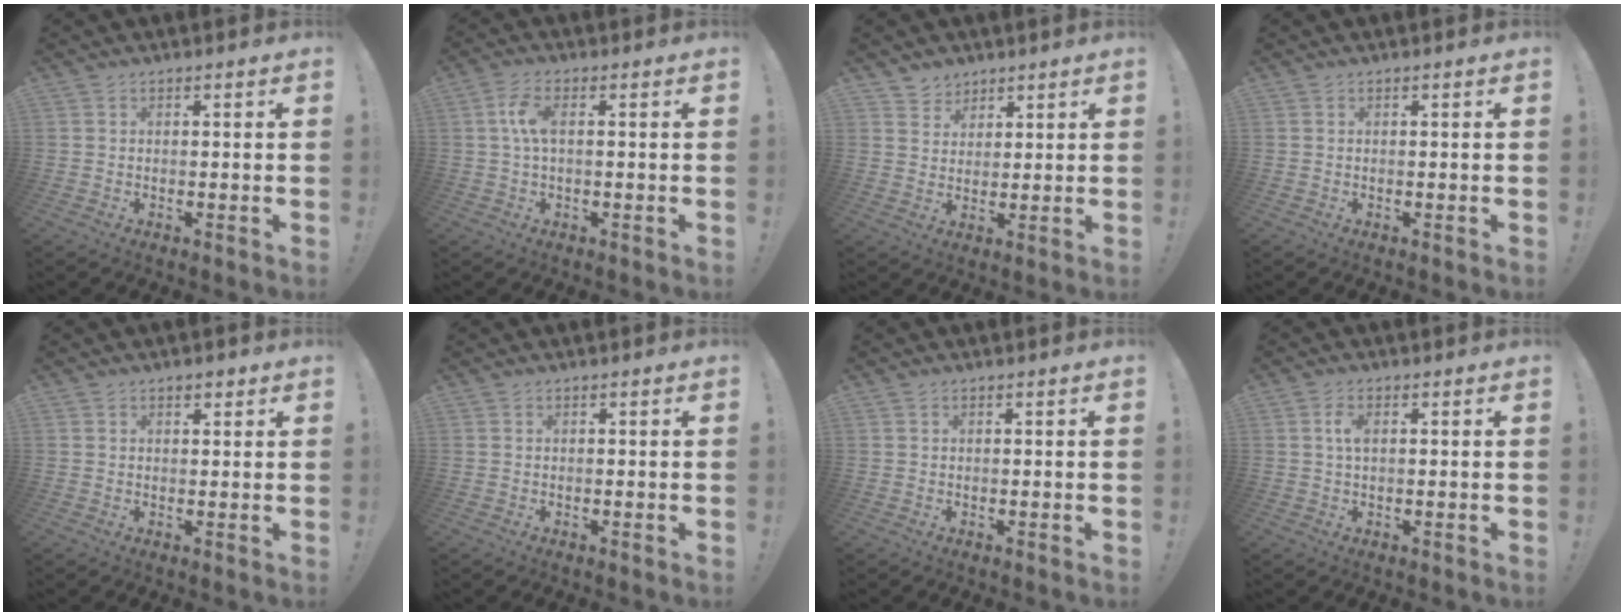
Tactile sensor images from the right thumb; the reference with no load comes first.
{"total": 6.0, "force": [0.4, 2.4, 5.5], "torque": [-0.108, 0.000, 0.006]}
{"total": 4.7, "force": [3.4, 3.2, -0.1], "torque": [0.005, -0.028, 0.065]}
{"total": 0.0}
{"total": 1.9, "force": [1.3, 1.0, 0.8], "torque": [0.006, -0.007, 0.020]}
{"total": 0.0}
{"total": 0.0}
{"total": 3.3, "force": [0.5, 1.6, 2.9], "torque": [-0.053, 0.005, 0.007]}